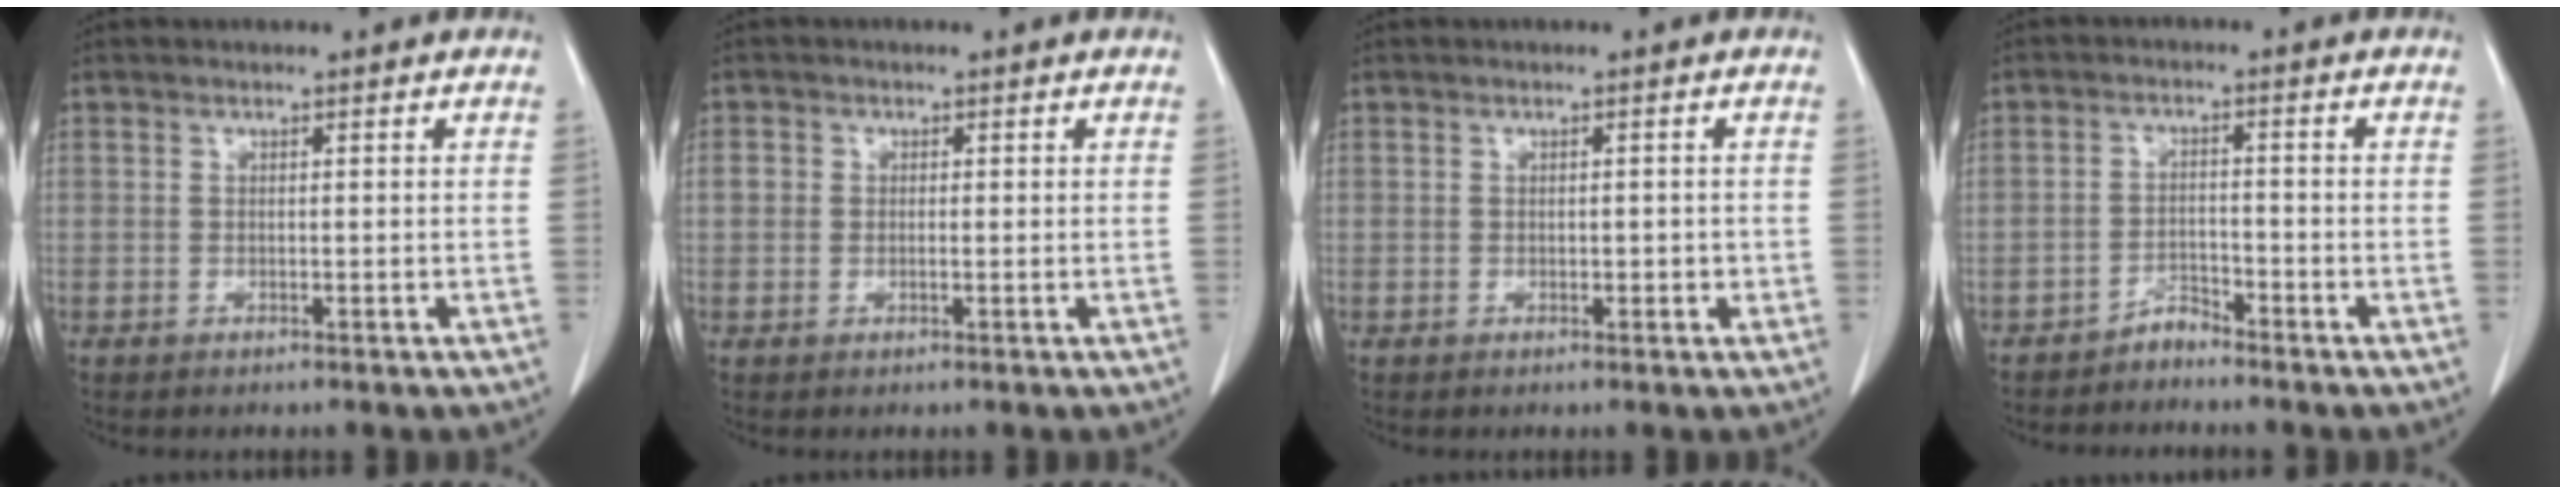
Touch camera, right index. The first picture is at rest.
{"total": 1.9, "force": [0.1, 1.5, 1.2], "torque": [-0.021, 0.006, 0.001]}
{"total": 1.6, "force": [-0.2, 0.9, 1.4], "torque": [-0.019, 0.002, 0.001]}
{"total": 2.2, "force": [-2.1, 0.6, 0.0], "torque": [0.010, 0.000, -0.036]}